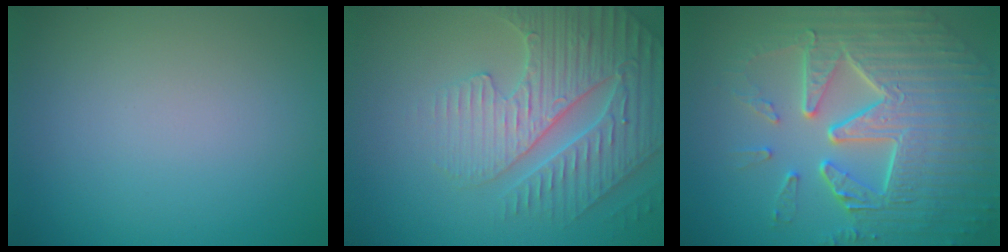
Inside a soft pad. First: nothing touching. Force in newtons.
{"total": 5.0, "press": 4.8, "slide": 1.2}
{"total": 9.4, "press": 6.3, "slide": 6.9}